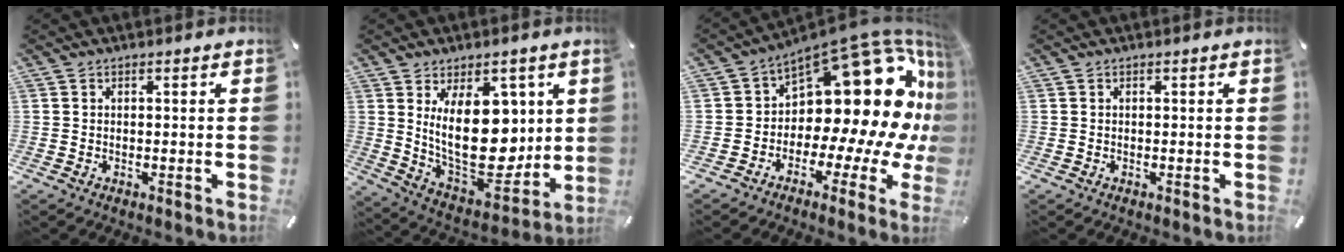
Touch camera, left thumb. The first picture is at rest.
{"total": 21.1, "force": [5.2, 12.5, 16.2], "torque": [-0.275, -0.057, 0.090]}
{"total": 22.9, "force": [6.6, 12.6, 17.9], "torque": [-0.235, -0.090, 0.131]}
{"total": 0.0}